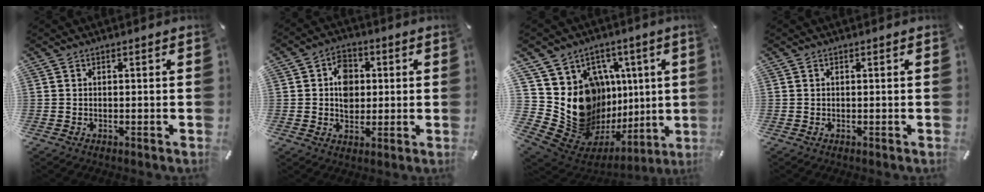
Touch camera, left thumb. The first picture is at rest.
{"total": 7.1, "force": [0.8, 6.0, 3.7], "torque": [-0.046, 0.005, 0.012]}
{"total": 18.4, "force": [0.2, 15.4, 10.0], "torque": [-0.145, -0.067, 0.047]}
{"total": 0.0}